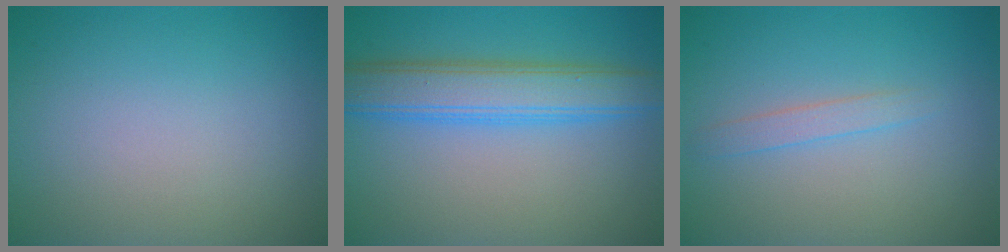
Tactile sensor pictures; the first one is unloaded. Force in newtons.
{"total": 5.4, "press": 5.4, "slide": 0.1}
{"total": 1.3, "press": 1.3, "slide": 0.0}